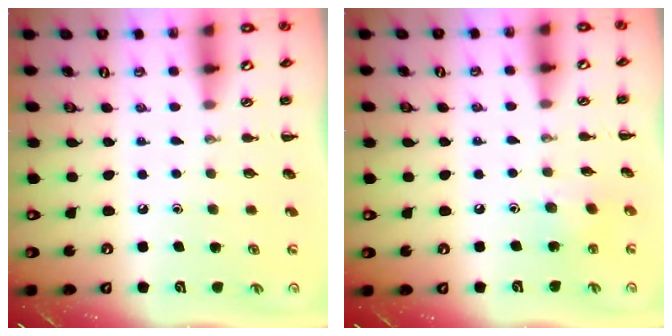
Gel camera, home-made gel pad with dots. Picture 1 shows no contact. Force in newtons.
{"total": 3.8, "press": 3.8, "slide": 0.5}